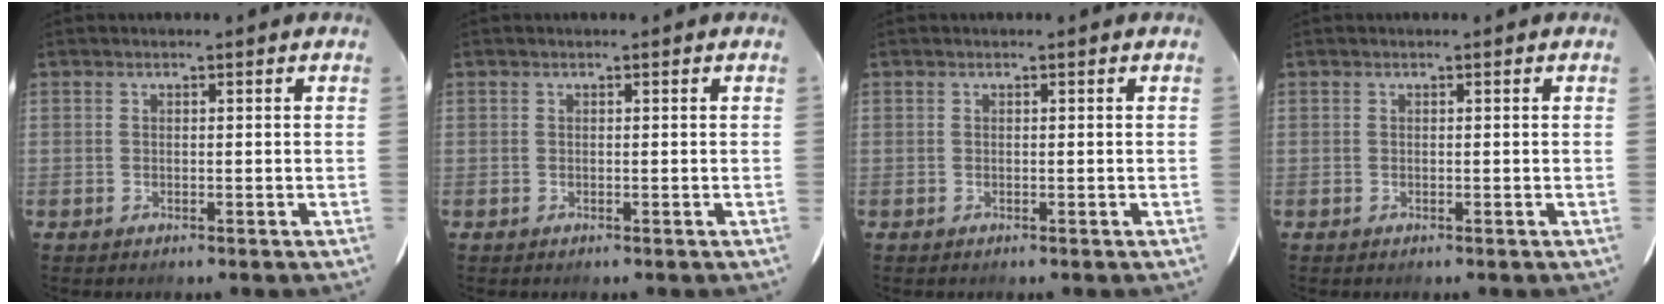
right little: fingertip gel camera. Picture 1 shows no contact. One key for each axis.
{"total": 0.0}
{"total": 0.0}
{"total": 0.0}